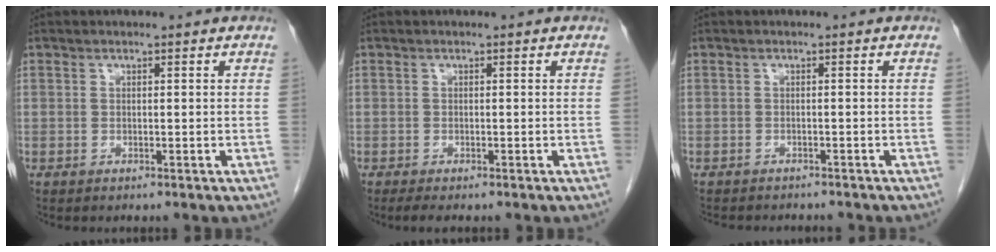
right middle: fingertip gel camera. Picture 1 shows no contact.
{"total": 1.9, "force": [-1.4, 0.5, 1.1], "torque": [-0.023, -0.006, -0.021]}
{"total": 6.7, "force": [-6.1, 1.8, 2.3], "torque": [-0.030, -0.001, -0.076]}